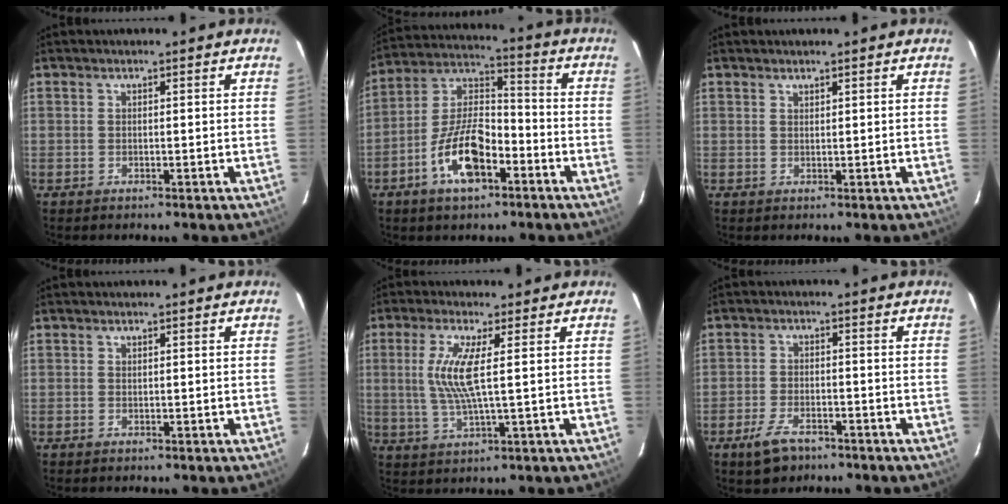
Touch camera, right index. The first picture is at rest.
{"total": 13.3, "force": [-6.3, 6.2, 9.9], "torque": [-0.195, 0.016, -0.111]}
{"total": 0.6, "force": [0.6, 0.1, 0.0], "torque": [0.000, 0.000, 0.013]}
{"total": 0.0}
{"total": 7.3, "force": [1.1, 0.3, 7.2], "torque": [-0.151, -0.006, 0.025]}
{"total": 6.0, "force": [-4.1, 3.0, 3.2], "torque": [-0.082, -0.001, -0.069]}